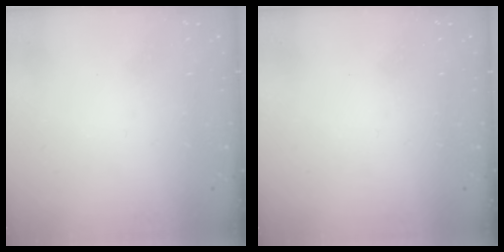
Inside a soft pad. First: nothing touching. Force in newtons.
{"total": 0.0}